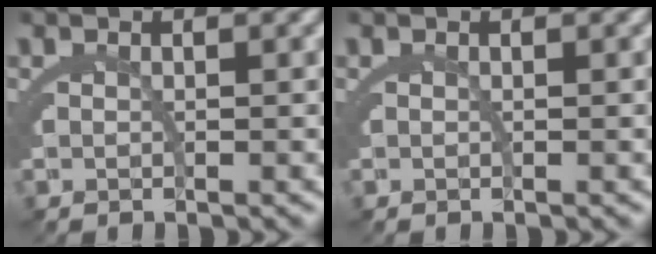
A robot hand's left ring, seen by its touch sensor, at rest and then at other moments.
{"total": 0.0}